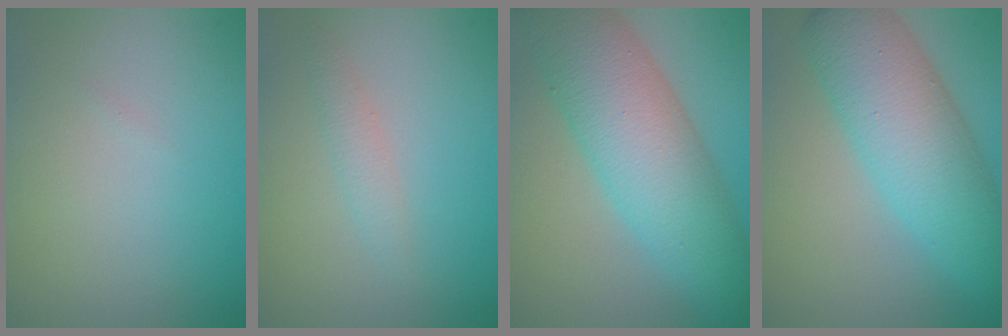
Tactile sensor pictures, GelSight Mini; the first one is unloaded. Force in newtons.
{"total": 1.3, "press": 1.3, "slide": 0.0}
{"total": 9.5, "press": 9.5, "slide": 0.1}
{"total": 8.4, "press": 8.4, "slide": 0.2}